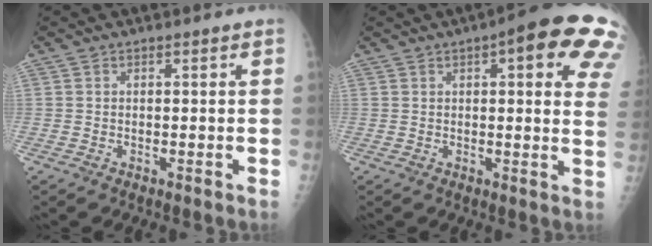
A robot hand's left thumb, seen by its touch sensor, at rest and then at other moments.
{"total": 17.6, "force": [7.9, 4.9, 15.0], "torque": [-0.163, -0.011, 0.080]}